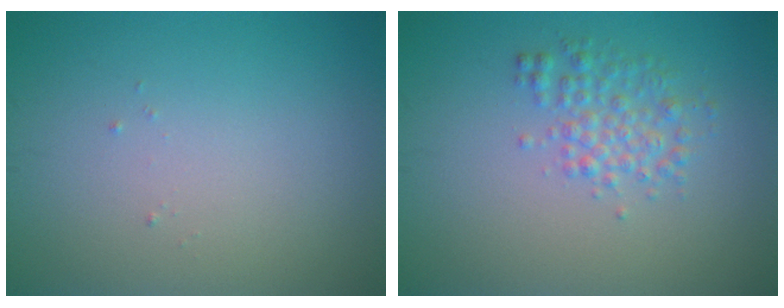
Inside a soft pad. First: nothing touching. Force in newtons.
{"total": 2.5, "press": 2.5, "slide": 0.0}